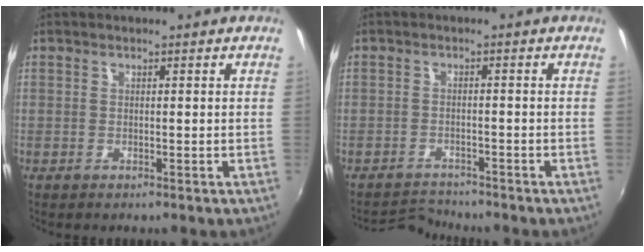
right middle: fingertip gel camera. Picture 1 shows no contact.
{"total": 3.6, "force": [-3.5, 0.4, -0.3], "torque": [-0.007, 0.006, -0.065]}